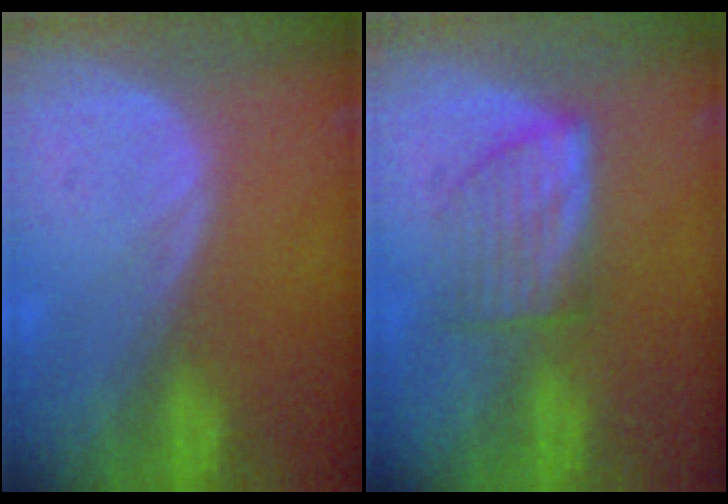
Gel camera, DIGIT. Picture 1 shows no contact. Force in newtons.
{"total": 5.2, "press": 5.2, "slide": 0.3}